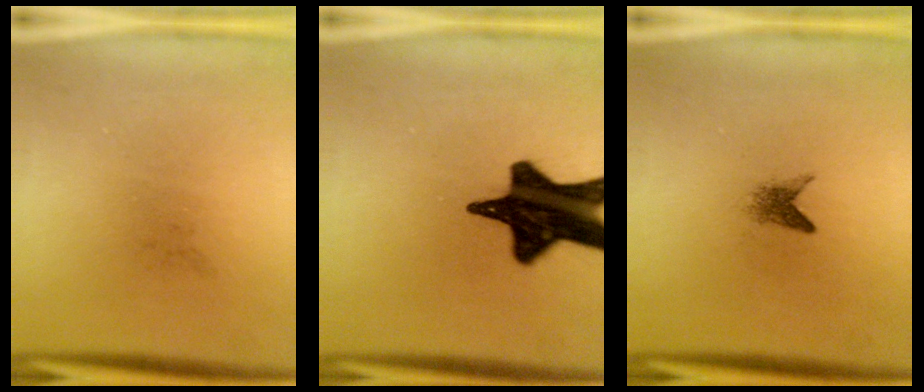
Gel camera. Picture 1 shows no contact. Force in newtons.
{"total": 18.9}
{"total": 1.5}